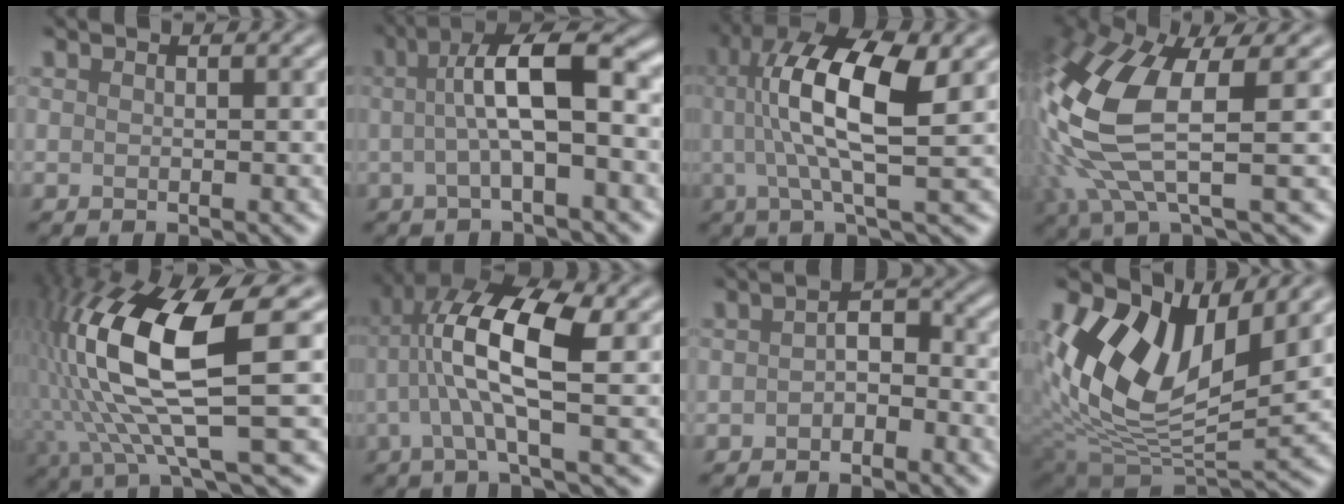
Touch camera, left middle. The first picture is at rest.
{"total": 5.7, "force": [-0.4, 0.3, 5.6], "torque": [-0.117, -0.009, 0.027]}
{"total": 7.9, "force": [0.2, 1.3, 7.8], "torque": [-0.164, -0.015, 0.044]}
{"total": 7.9, "force": [-0.4, 2.4, 7.5], "torque": [-0.235, -0.048, 0.045]}
{"total": 10.2, "force": [-0.4, 1.6, 10.1], "torque": [-0.244, -0.032, 0.043]}
{"total": 6.4, "force": [-0.6, 0.5, 6.3], "torque": [-0.161, -0.013, 0.030]}
{"total": 2.4, "force": [-2.3, -0.6, -0.3], "torque": [-0.025, -0.020, -0.005]}
{"total": 9.1, "force": [2.7, 5.0, 7.1], "torque": [-0.187, -0.027, 0.094]}